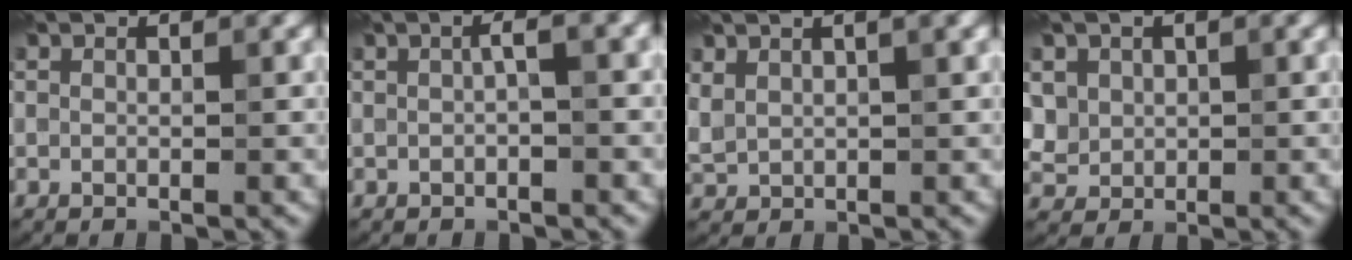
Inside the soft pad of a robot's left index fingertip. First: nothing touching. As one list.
[{"total": 1.8, "force": [-0.1, 0.4, 1.8], "torque": [-0.029, 0.009, -0.003]}, {"total": 4.1, "force": [2.5, 1.7, 2.8], "torque": [-0.059, 0.014, 0.049]}, {"total": 3.7, "force": [1.6, 3.1, 1.1], "torque": [-0.042, 0.006, 0.041]}]